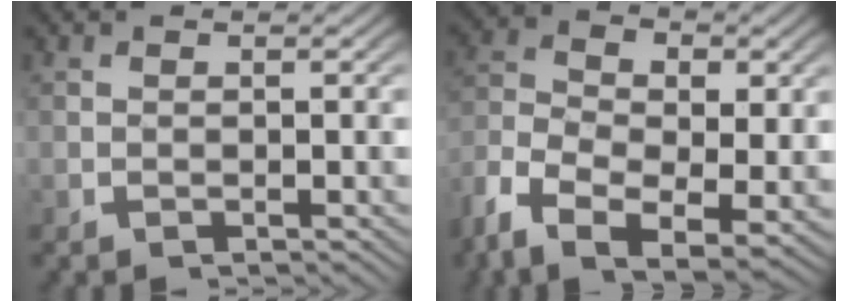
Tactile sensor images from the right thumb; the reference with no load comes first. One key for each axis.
{"total": 10.4, "fx": -2.7, "fy": 6.8, "fz": 7.5, "tx": -0.176, "ty": -0.049, "tz": -0.027}